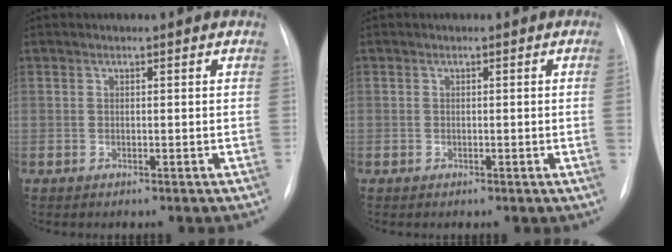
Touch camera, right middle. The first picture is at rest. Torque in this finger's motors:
{"motor_torque": [0.04, -0.89, -0.56, -0.21]}